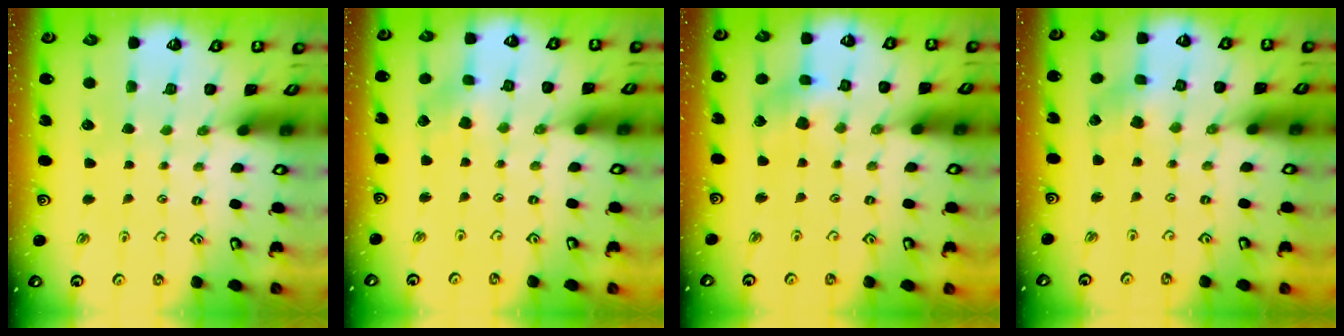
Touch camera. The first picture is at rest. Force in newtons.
{"total": 2.7, "press": 2.7, "slide": 0.3}
{"total": 6.2, "press": 6.1, "slide": 0.8}
{"total": 2.5, "press": 2.5, "slide": 0.6}